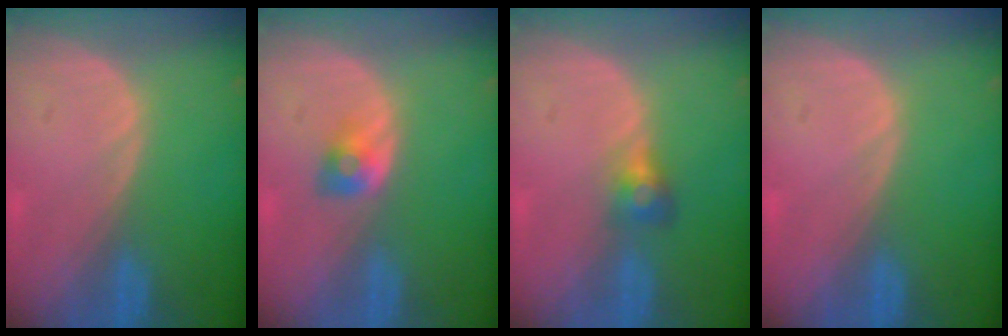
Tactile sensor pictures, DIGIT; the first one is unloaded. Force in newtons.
{"total": 2.6, "press": 2.4, "slide": 1.0}
{"total": 2.8, "press": 2.7, "slide": 0.9}
{"total": 0.0}